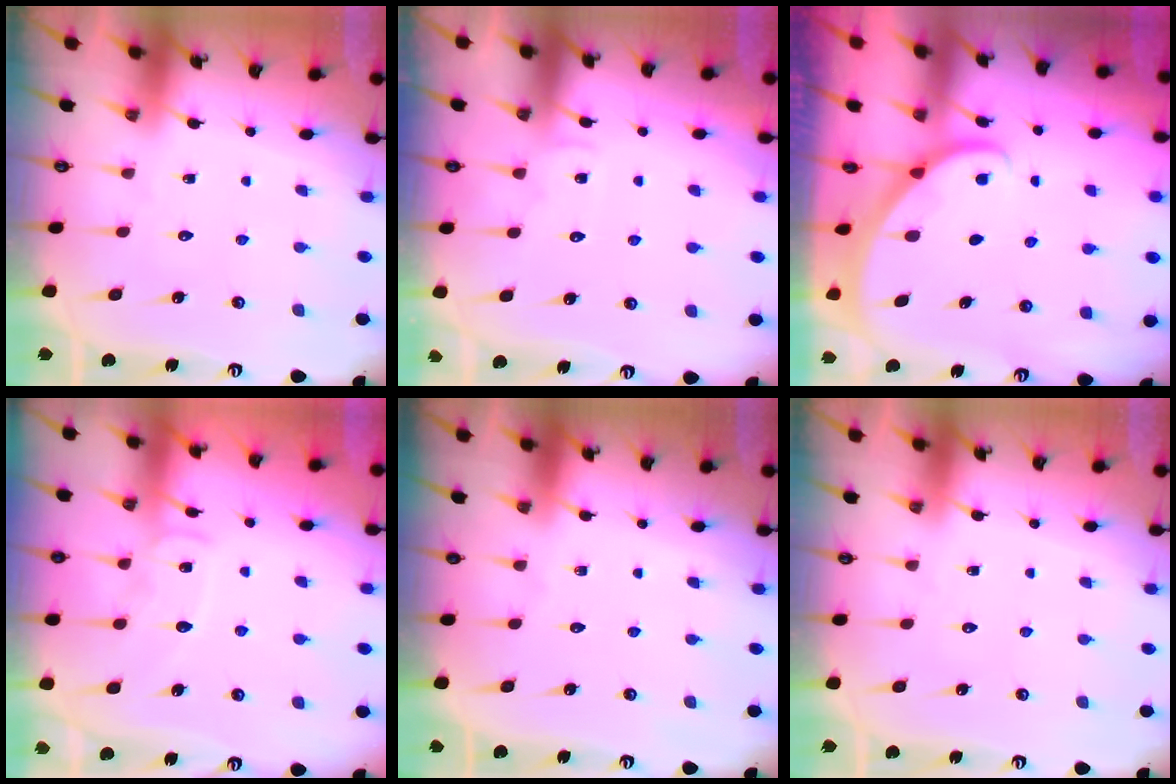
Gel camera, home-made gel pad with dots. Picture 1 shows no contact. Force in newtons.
{"total": 5.5, "press": 5.5, "slide": 0.3}
{"total": 2.1, "press": 2.1, "slide": 0.1}
{"total": 8.3, "press": 8.3, "slide": 0.7}
{"total": 0.0}
{"total": 0.0}